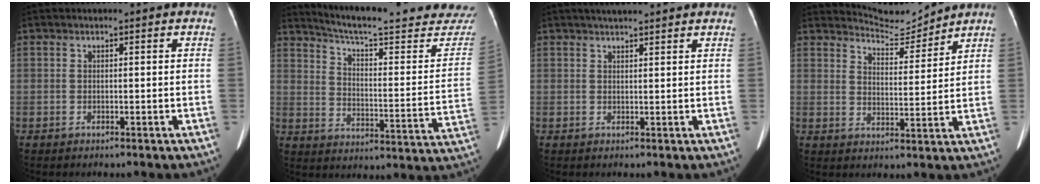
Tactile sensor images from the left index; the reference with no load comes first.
{"total": 27.1, "force": [25.0, 2.8, 10.0], "torque": [-0.144, -0.087, 0.314]}
{"total": 5.4, "force": [4.7, 0.5, 2.6], "torque": [-0.036, 0.025, 0.064]}
{"total": 6.1, "force": [6.0, -0.2, -0.8], "torque": [0.000, -0.010, 0.099]}